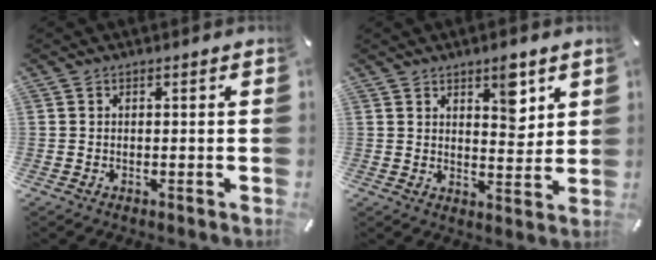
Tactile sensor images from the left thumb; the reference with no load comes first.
{"total": 6.7, "force": [4.2, 3.4, 3.9], "torque": [-0.033, -0.029, 0.065]}